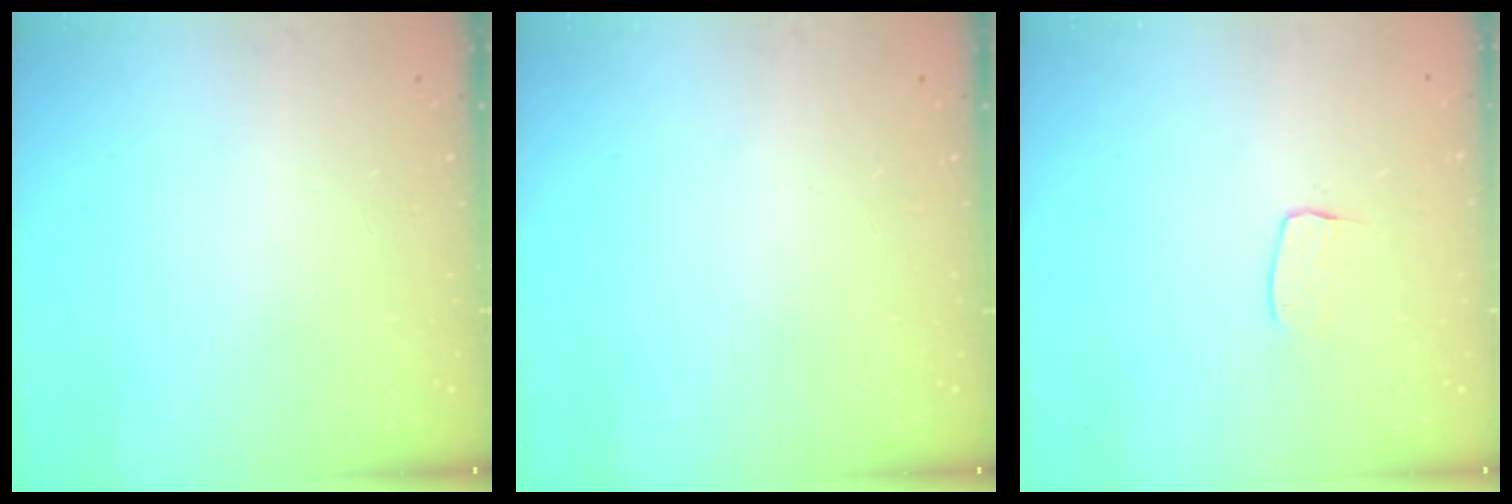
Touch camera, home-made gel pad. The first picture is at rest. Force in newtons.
{"total": 0.0}
{"total": 5.6, "press": 5.6, "slide": 0.3}